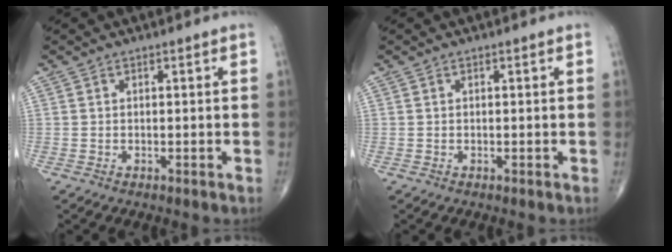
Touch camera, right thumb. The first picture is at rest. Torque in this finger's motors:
{"motor_torque": [0.06, 0.06, -0.08, -0.06, 0.01]}